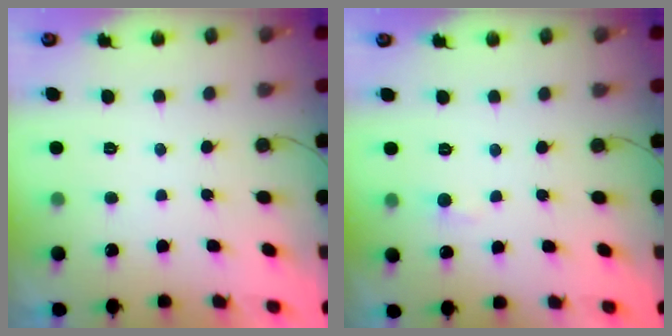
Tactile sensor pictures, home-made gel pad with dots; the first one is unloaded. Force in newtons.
{"total": 4.2, "press": 4.2, "slide": 0.6}